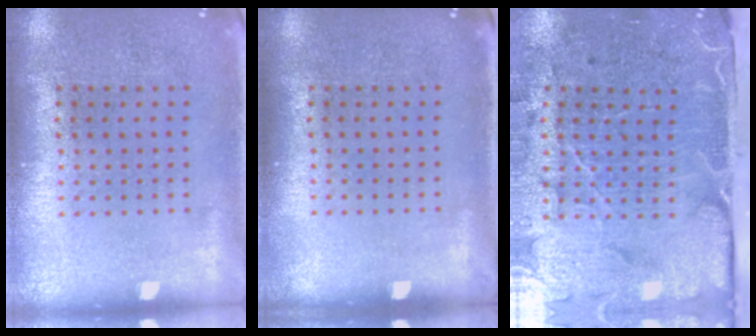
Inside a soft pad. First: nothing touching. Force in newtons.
{"total": 0.0}
{"total": 5.0, "press": 4.0, "slide": 3.1}